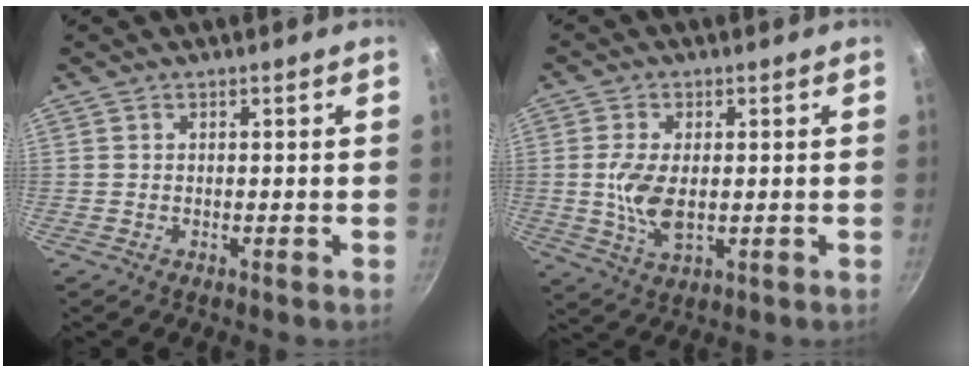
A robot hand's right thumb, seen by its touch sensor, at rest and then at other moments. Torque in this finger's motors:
{"motor_torque": [0.99, 1.30, 1.09, -0.28, 0.08]}